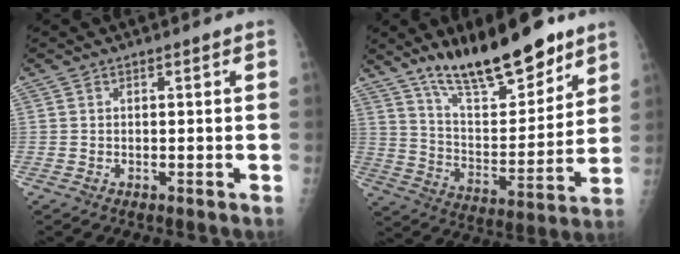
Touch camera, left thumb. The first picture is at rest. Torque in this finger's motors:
{"motor_torque": [0.75, 0.58, 1.46, -1.32, 0.26]}